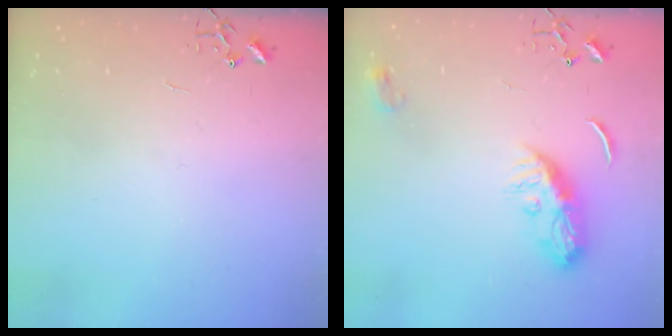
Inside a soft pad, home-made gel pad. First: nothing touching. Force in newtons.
{"total": 10.9, "press": 10.9, "slide": 0.7}